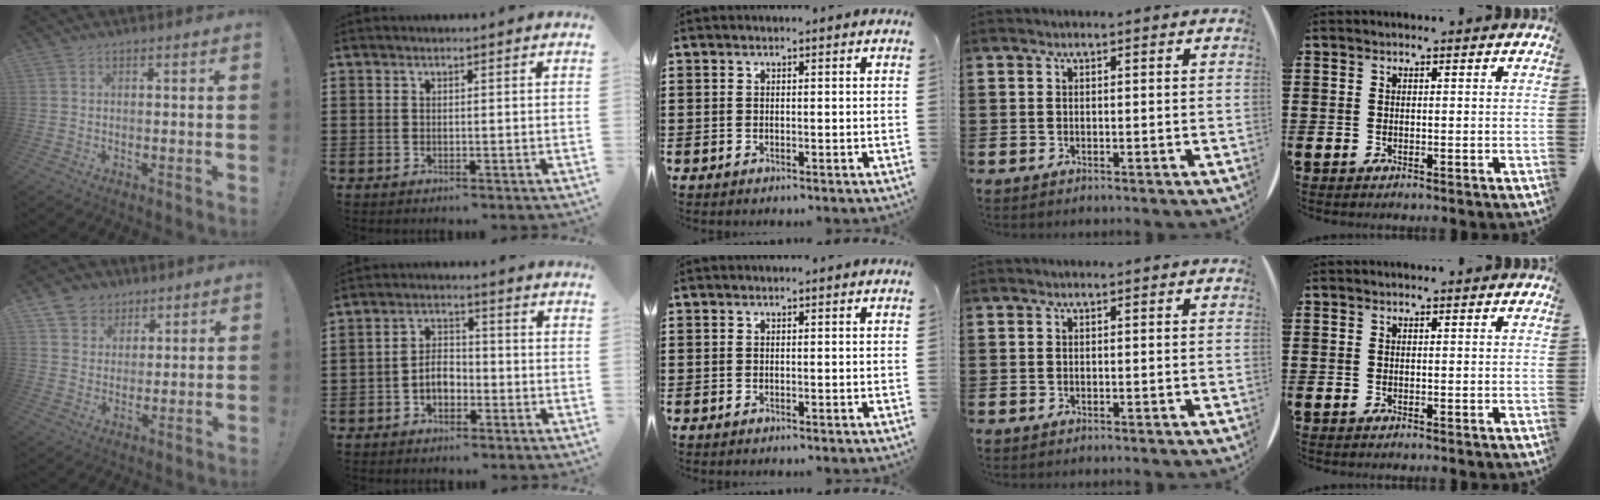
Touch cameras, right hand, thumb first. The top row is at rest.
{"thumb": {"total": 6.7, "force": [3.8, 5.5, 0.5], "torque": [-0.004, -0.033, 0.074]}, "index": {"total": 4.1, "force": [-1.6, 2.6, 2.6], "torque": [-0.057, 0.006, -0.034]}}